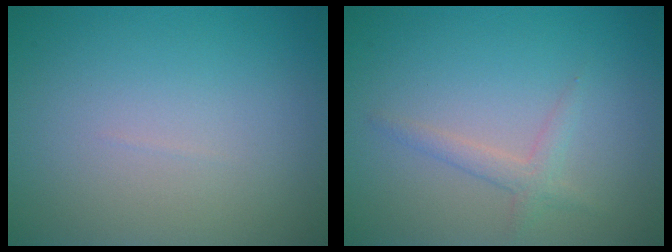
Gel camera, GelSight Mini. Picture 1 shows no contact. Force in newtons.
{"total": 1.6, "press": 1.6, "slide": 0.1}